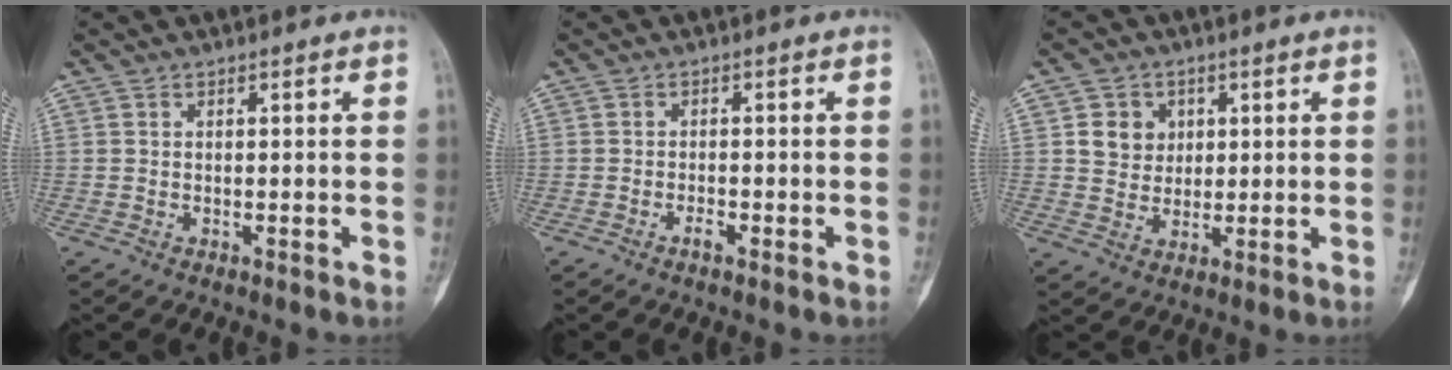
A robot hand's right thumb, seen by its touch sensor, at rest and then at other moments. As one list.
[{"total": 1.4, "force": [-0.9, 0.5, 1.0], "torque": [-0.018, 0.003, -0.017]}, {"total": 5.9, "force": [1.7, 5.2, 2.1], "torque": [-0.007, -0.004, 0.030]}]